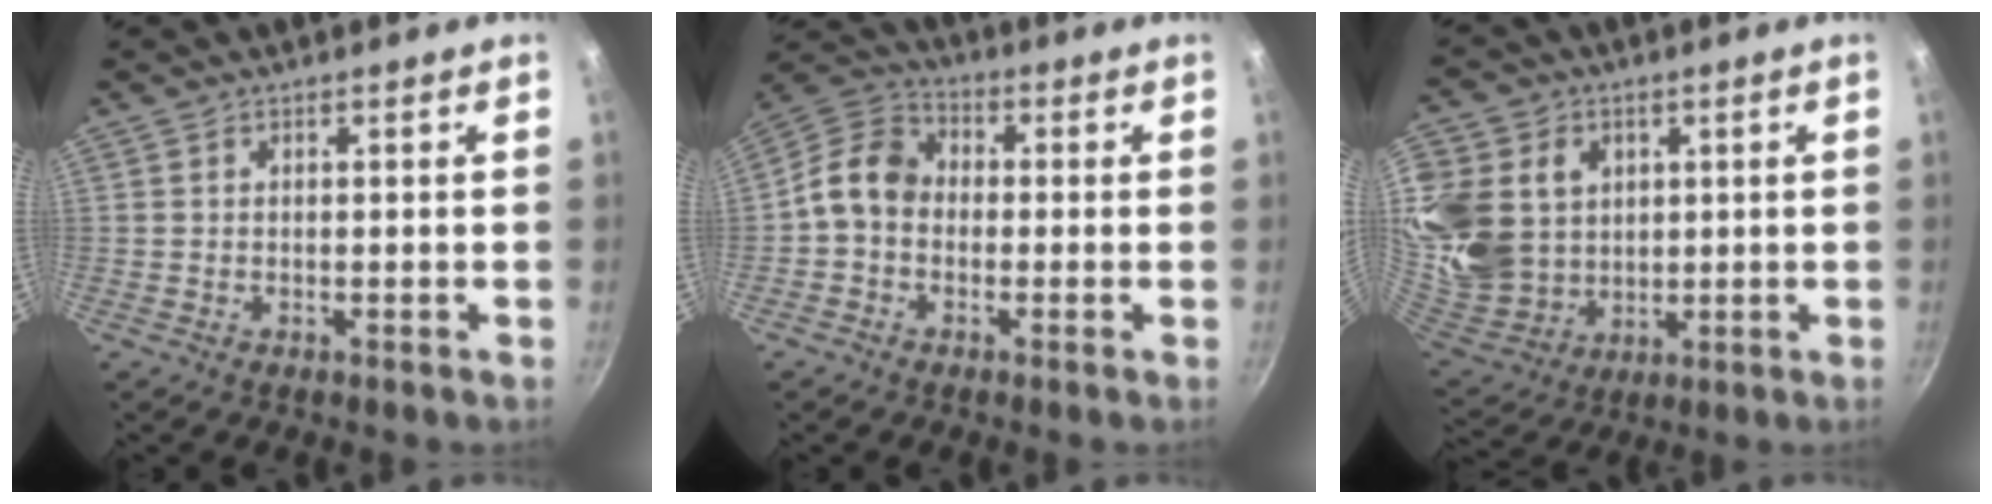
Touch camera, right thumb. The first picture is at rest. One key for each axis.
{"total": 8.6, "fx": -1.2, "fy": 7.0, "fz": 4.9, "tx": -0.069, "ty": 0.034, "tz": -0.047}
{"total": 22.4, "fx": 5.1, "fy": 18.2, "fz": 12.1, "tx": -0.264, "ty": -0.007, "tz": 0.111}